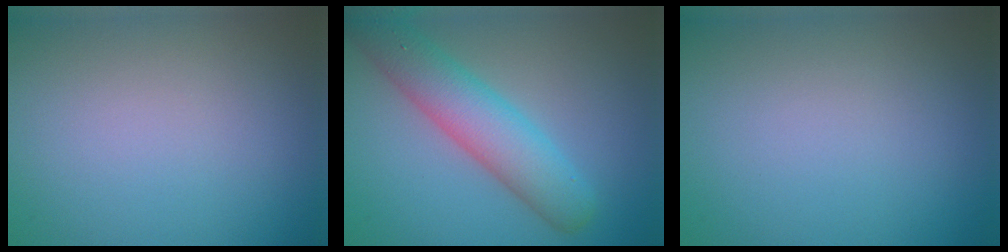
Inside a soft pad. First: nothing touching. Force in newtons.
{"total": 6.2, "press": 6.2, "slide": 0.3}
{"total": 0.0}